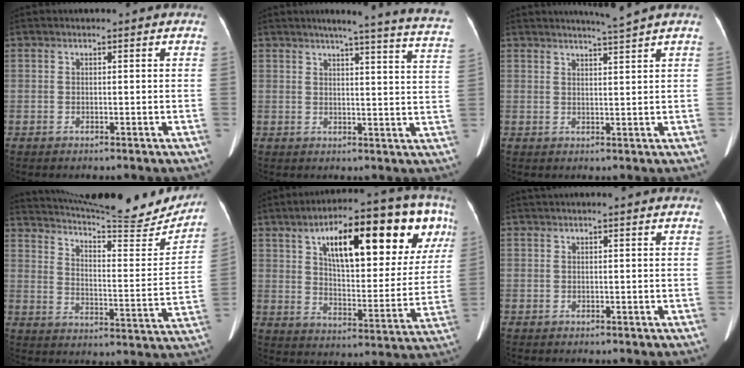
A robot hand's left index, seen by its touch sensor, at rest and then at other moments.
{"total": 19.4, "force": [17.0, -0.6, 9.3], "torque": [-0.122, -0.054, 0.186]}
{"total": 3.3, "force": [2.8, -1.5, 0.8], "torque": [-0.013, -0.012, 0.048]}
{"total": 23.1, "force": [21.7, 2.0, 7.7], "torque": [-0.124, -0.063, 0.286]}
{"total": 23.0, "force": [10.5, 7.3, 19.1], "torque": [-0.265, 0.044, 0.154]}
{"total": 0.5, "force": [0.5, 0.0, 0.3], "torque": [-0.005, 0.026, 0.011]}